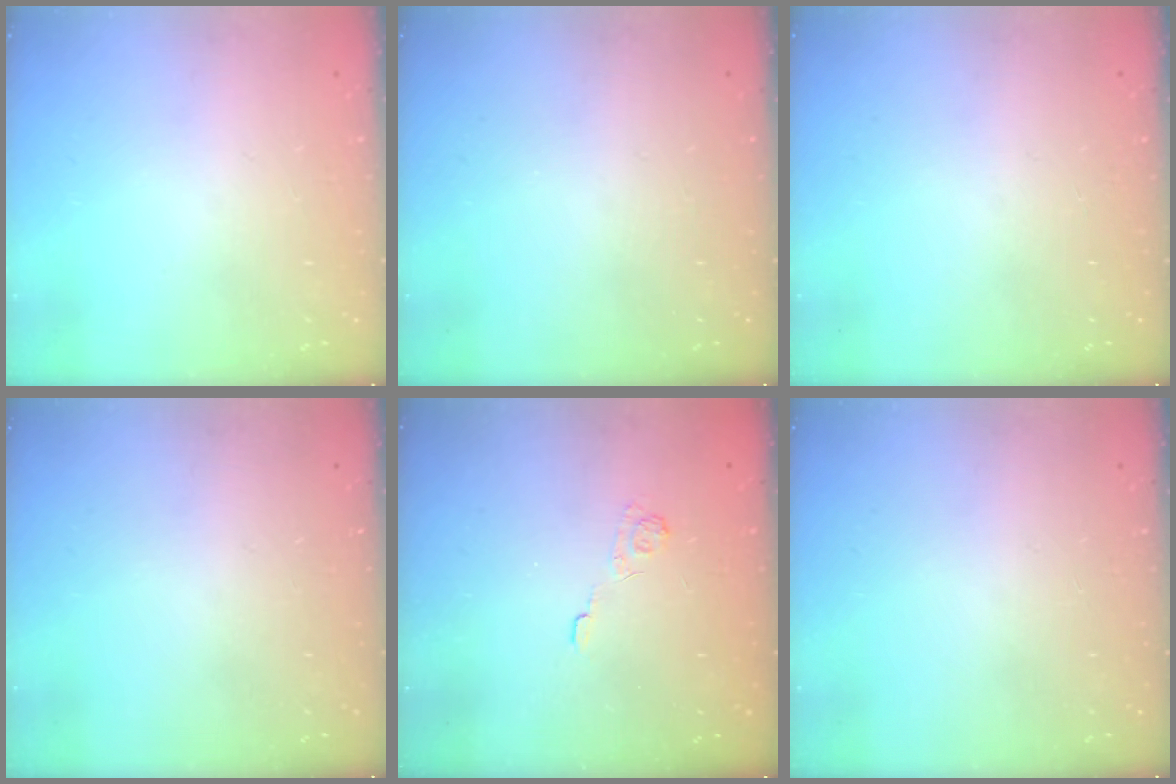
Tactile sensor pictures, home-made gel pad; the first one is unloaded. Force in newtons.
{"total": 0.0}
{"total": 0.0}
{"total": 0.0}
{"total": 3.8, "press": 3.5, "slide": 1.5}
{"total": 0.0}